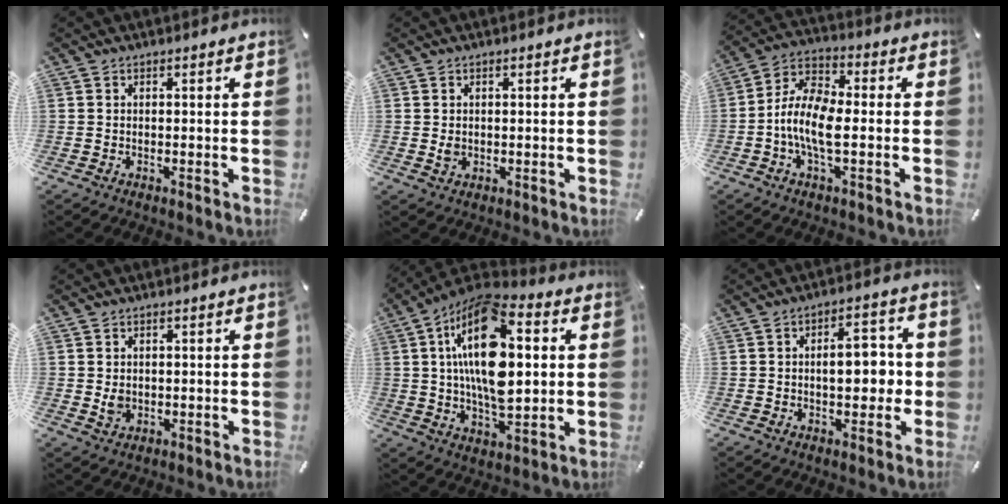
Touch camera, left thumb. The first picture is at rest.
{"total": 1.5, "force": [0.1, 1.2, 0.9], "torque": [-0.012, 0.000, 0.000]}
{"total": 10.4, "force": [-2.8, 5.2, 8.6], "torque": [-0.181, 0.004, -0.050]}
{"total": 2.4, "force": [0.1, 2.0, 1.3], "torque": [-0.019, 0.001, 0.001]}
{"total": 20.6, "force": [4.2, 10.8, 17.0], "torque": [-0.341, -0.006, 0.063]}
{"total": 8.8, "force": [-0.2, 5.1, 7.2], "torque": [-0.083, -0.002, -0.011]}